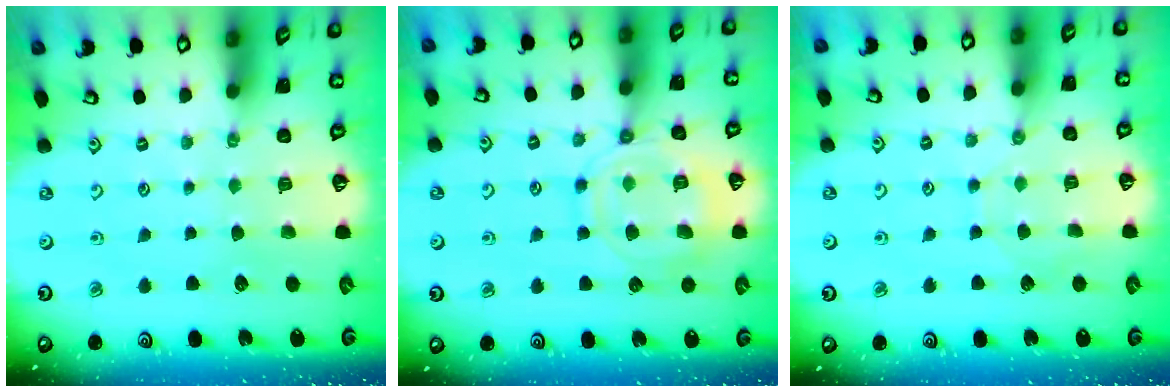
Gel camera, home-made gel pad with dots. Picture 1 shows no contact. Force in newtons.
{"total": 12.4, "press": 12.3, "slide": 1.3}
{"total": 3.9, "press": 3.9, "slide": 0.5}